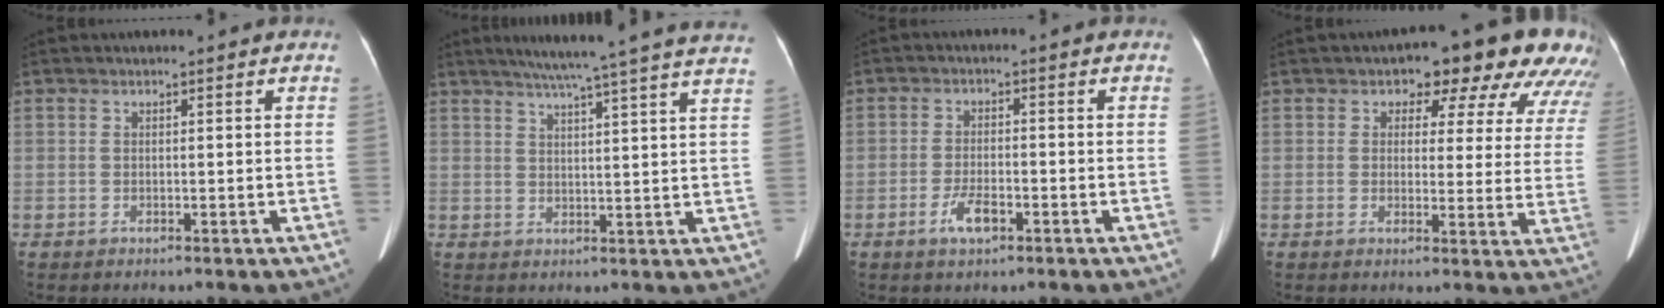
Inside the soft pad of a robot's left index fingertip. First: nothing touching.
{"total": 19.0, "force": [16.2, -1.3, 9.8], "torque": [-0.151, -0.008, 0.200]}
{"total": 4.0, "force": [-2.3, 1.3, 3.0], "torque": [-0.061, -0.001, -0.039]}
{"total": 14.0, "force": [9.8, 6.3, 7.8], "torque": [-0.062, 0.015, 0.087]}